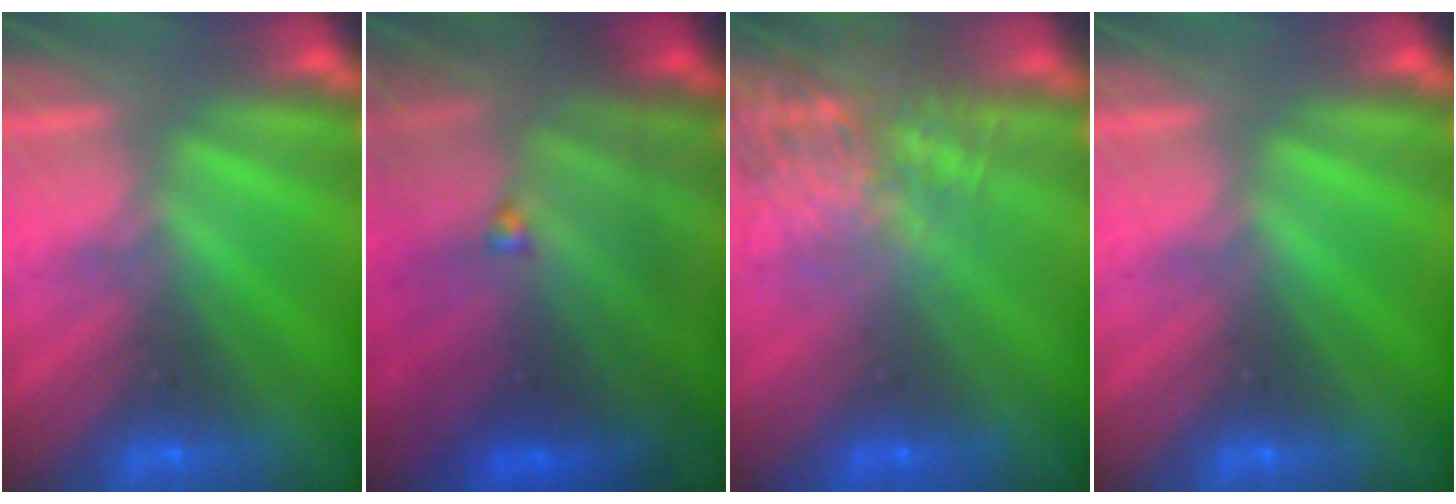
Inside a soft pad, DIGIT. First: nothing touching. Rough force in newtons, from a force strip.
{"total": 10.6}
{"total": 10.1}
{"total": 0.0}